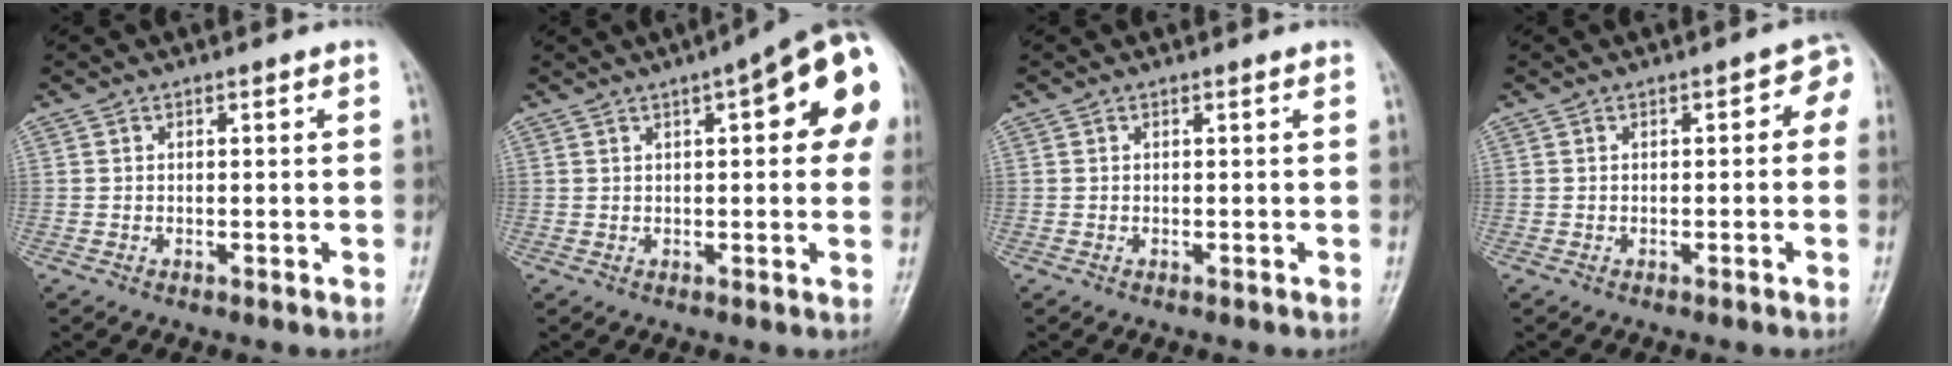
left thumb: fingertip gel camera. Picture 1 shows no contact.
{"total": 15.4, "force": [4.9, 4.9, 13.8], "torque": [-0.152, 0.014, 0.049]}
{"total": 0.0}
{"total": 3.8, "force": [-0.1, 2.3, 3.0], "torque": [-0.014, 0.020, -0.010]}